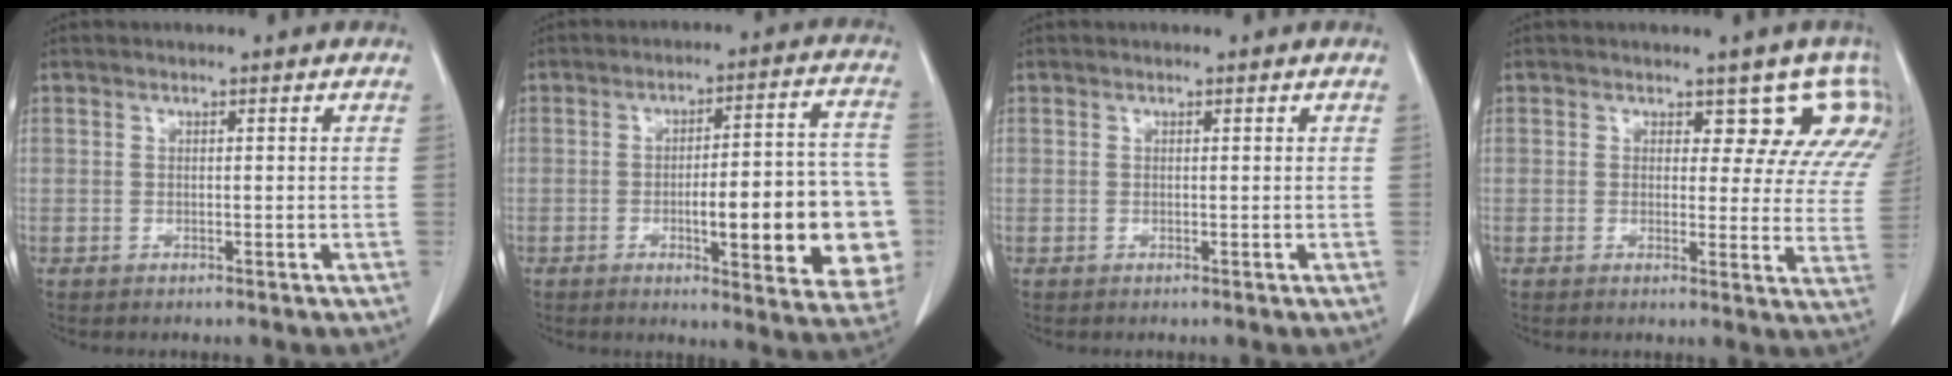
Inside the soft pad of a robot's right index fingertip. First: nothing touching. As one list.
[{"total": 19.0, "force": [-3.9, 4.0, 18.2], "torque": [-0.151, 0.029, -0.033]}, {"total": 0.0}, {"total": 8.7, "force": [6.8, 4.4, 3.0], "torque": [-0.003, -0.010, 0.041]}]